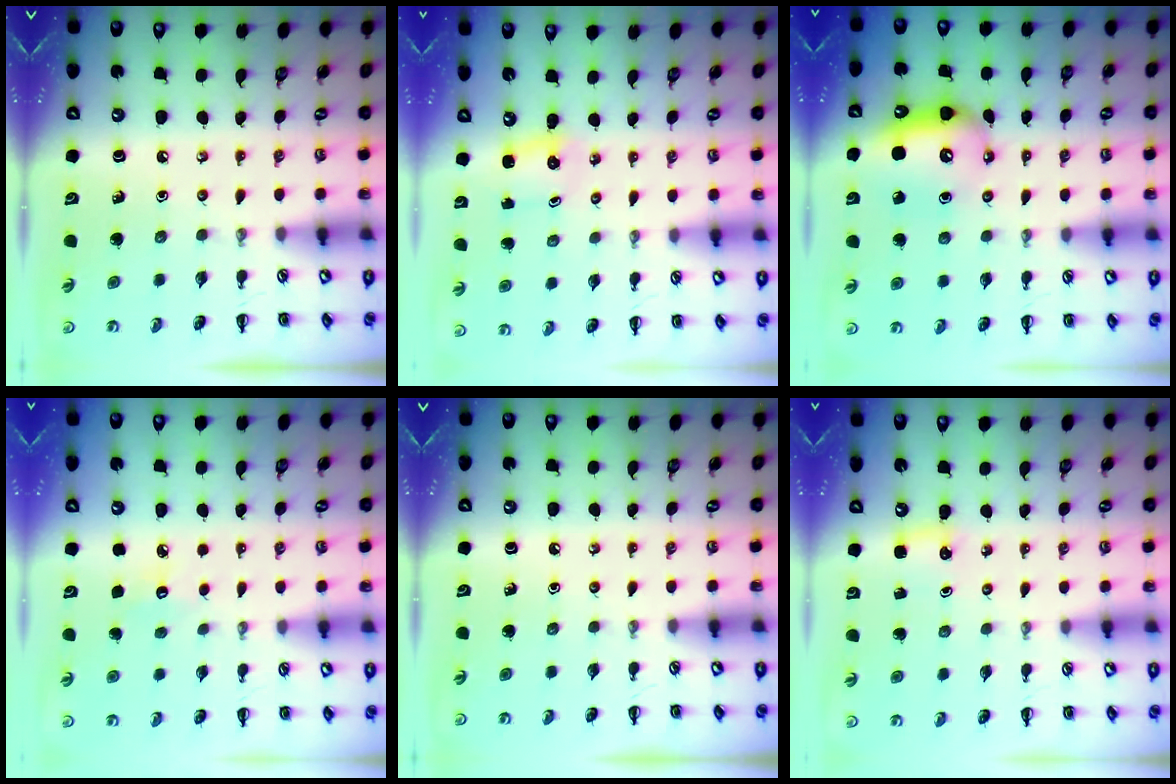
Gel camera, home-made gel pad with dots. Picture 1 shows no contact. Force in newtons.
{"total": 2.0, "press": 1.9, "slide": 0.7}
{"total": 8.4, "press": 8.4, "slide": 0.9}
{"total": 5.5, "press": 5.4, "slide": 1.3}
{"total": 0.0}
{"total": 2.5, "press": 2.4, "slide": 0.8}